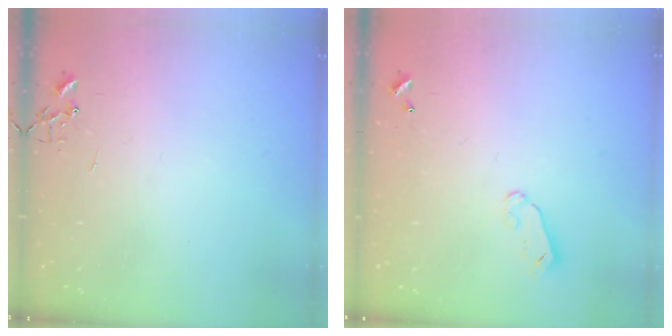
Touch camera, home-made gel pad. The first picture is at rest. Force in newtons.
{"total": 4.1, "press": 4.0, "slide": 0.4}